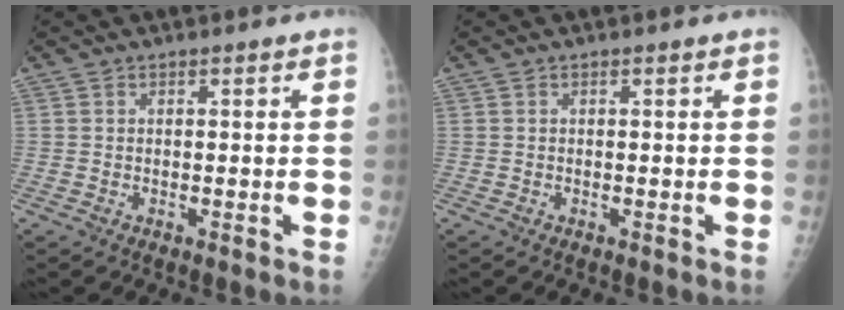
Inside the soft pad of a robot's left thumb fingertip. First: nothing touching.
{"total": 0.0}